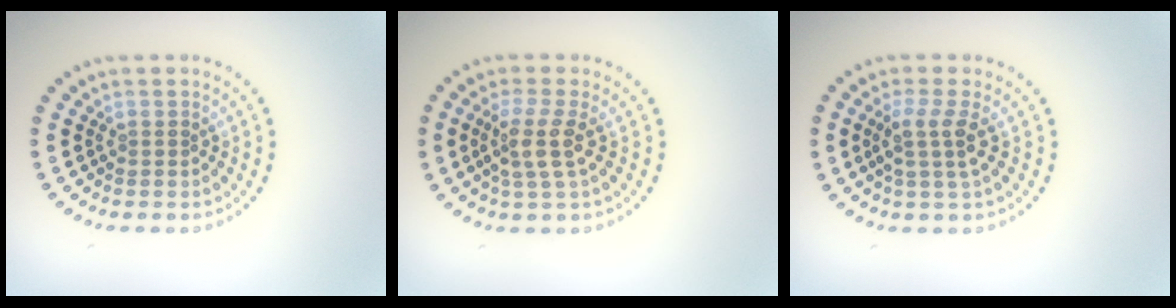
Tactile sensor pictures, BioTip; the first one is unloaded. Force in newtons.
{"total": 2.9, "press": 2.3, "slide": 1.7}
{"total": 2.7, "press": 2.1, "slide": 1.6}